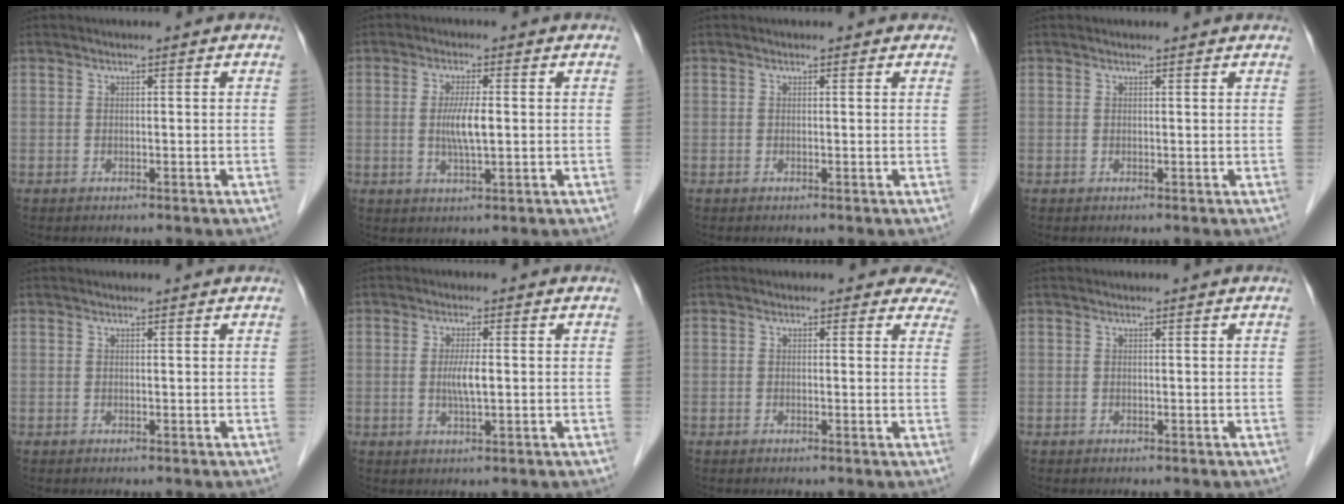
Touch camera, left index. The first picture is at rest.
{"total": 4.6, "force": [0.0, 0.7, 4.6], "torque": [-0.092, -0.005, 0.000]}
{"total": 1.0, "force": [0.7, 0.7, 0.1], "torque": [0.001, -0.001, -0.001]}
{"total": 1.7, "force": [1.6, 0.3, 0.3], "torque": [-0.015, 0.007, 0.015]}
{"total": 0.7, "force": [0.7, 0.1, 0.1], "torque": [-0.008, 0.003, 0.008]}
{"total": 3.2, "force": [0.0, 0.4, 3.2], "torque": [-0.064, -0.003, 0.001]}
{"total": 5.1, "force": [4.2, 2.8, -0.1], "torque": [0.040, -0.010, 0.009]}
{"total": 0.0}